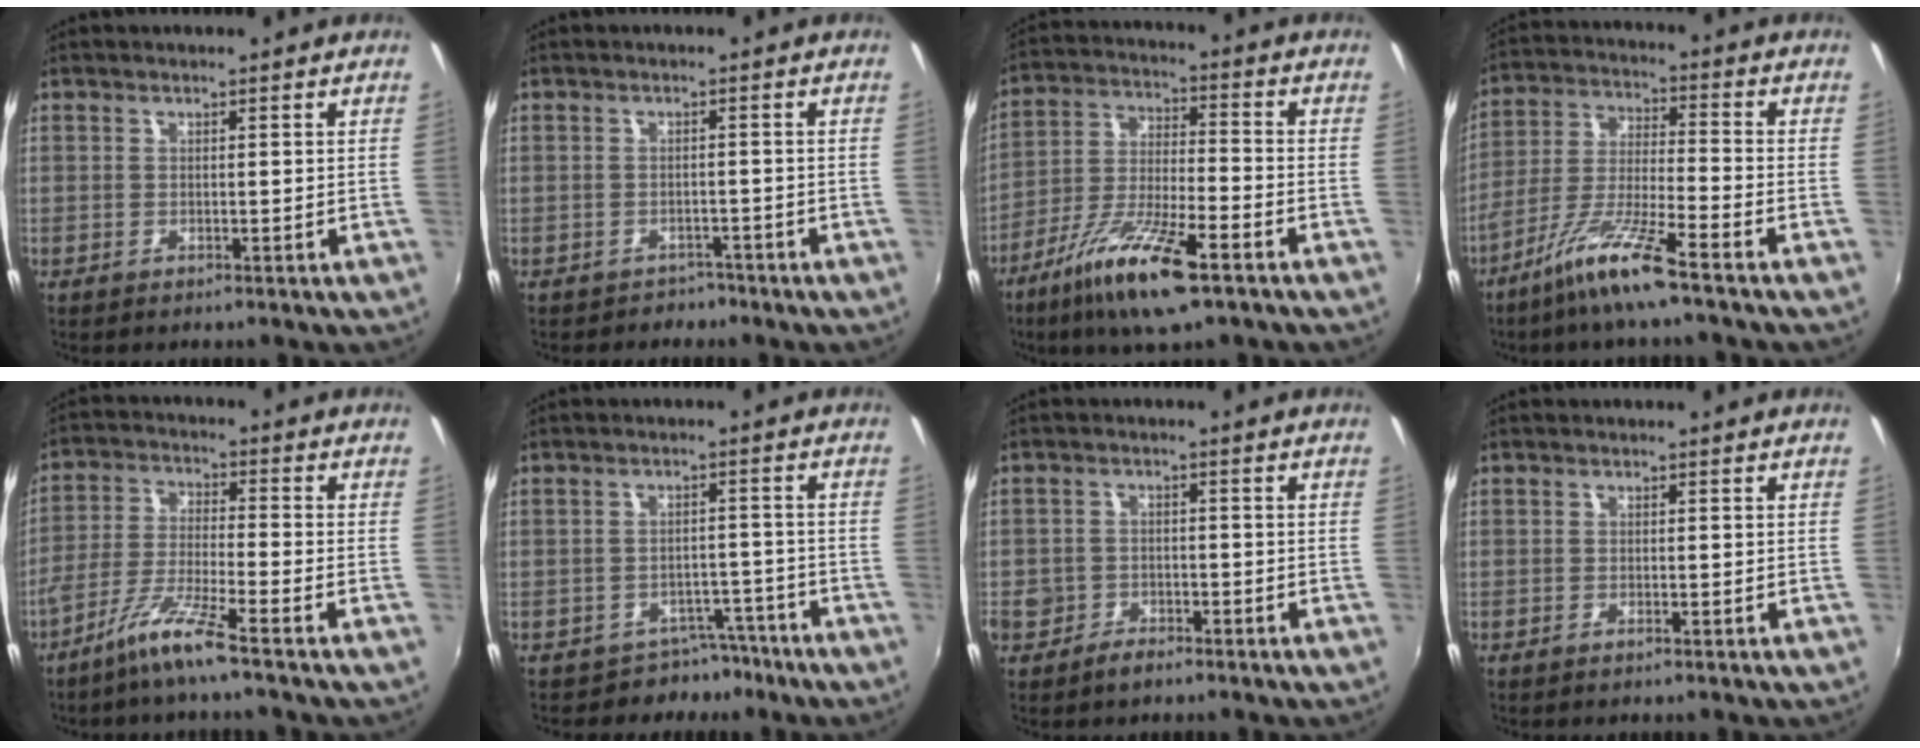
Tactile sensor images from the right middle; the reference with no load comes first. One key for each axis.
{"total": 3.1, "fx": -2.6, "fy": 1.8, "fz": 0.1, "tx": -0.008, "ty": -0.004, "tz": -0.037}
{"total": 14.4, "fx": -8.9, "fy": 2.9, "fz": 11.0, "tx": -0.225, "ty": -0.028, "tz": -0.167}
{"total": 10.6, "fx": -7.3, "fy": -0.1, "fz": 7.7, "tx": -0.161, "ty": -0.007, "tz": -0.137}
{"total": 7.7, "fx": -5.5, "fy": -0.6, "fz": 5.4, "tx": -0.115, "ty": -0.003, "tz": -0.107}
{"total": 5.4, "fx": -4.2, "fy": 3.3, "fz": 0.0, "tx": 0.002, "ty": 0.026, "tz": -0.057}
{"total": 5.4, "fx": -3.4, "fy": 3.8, "fz": 2.0, "tx": -0.062, "ty": -0.001, "tz": -0.062}
{"total": 0.5, "fx": -0.4, "fy": -0.1, "fz": 0.4, "tx": -0.005, "ty": 0.000, "tz": -0.008}